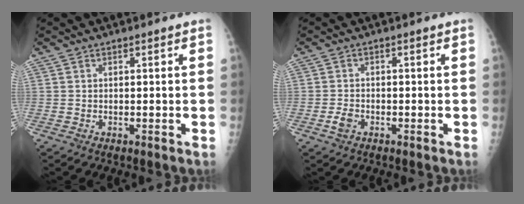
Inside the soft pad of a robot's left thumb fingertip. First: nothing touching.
{"total": 2.2, "force": [-1.1, 1.4, 1.3], "torque": [-0.027, 0.005, -0.021]}